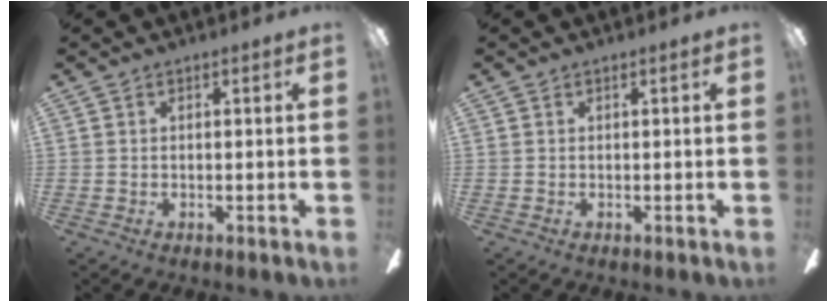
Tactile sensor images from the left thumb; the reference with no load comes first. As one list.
[{"total": 0.0}]